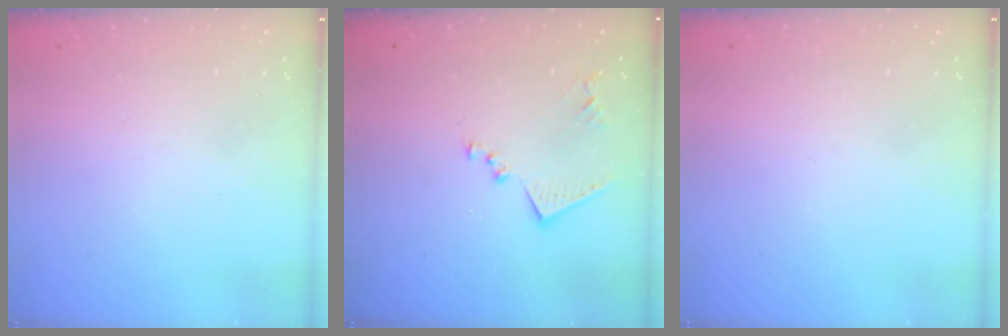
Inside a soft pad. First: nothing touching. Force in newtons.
{"total": 11.1, "press": 11.1, "slide": 0.9}
{"total": 0.0}